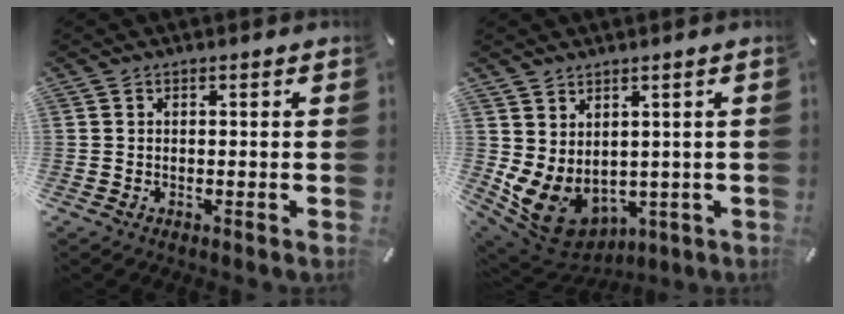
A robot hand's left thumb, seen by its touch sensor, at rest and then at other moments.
{"total": 7.0, "force": [1.1, 6.3, 2.9], "torque": [-0.079, -0.023, 0.028]}